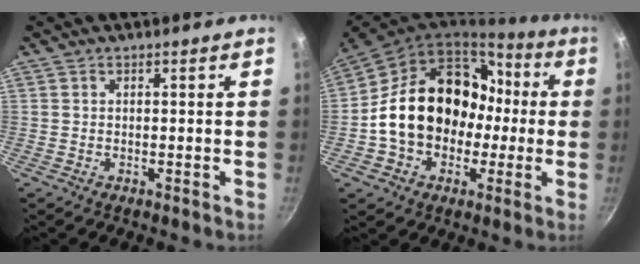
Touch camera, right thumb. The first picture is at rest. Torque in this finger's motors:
{"motor_torque": [1.77, 3.24, 1.95, -0.82, 0.27]}